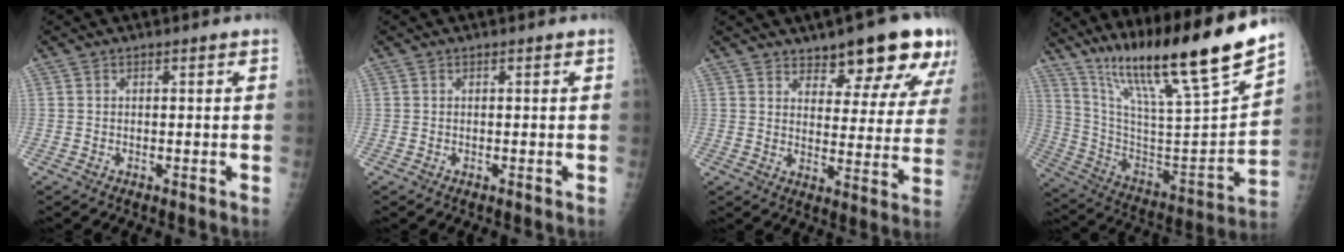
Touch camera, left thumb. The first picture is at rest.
{"total": 0.0}
{"total": 15.2, "force": [10.5, 5.4, 9.6], "torque": [-0.077, -0.060, 0.137]}
{"total": 27.1, "force": [20.2, 2.2, 17.9], "torque": [-0.283, -0.087, 0.349]}